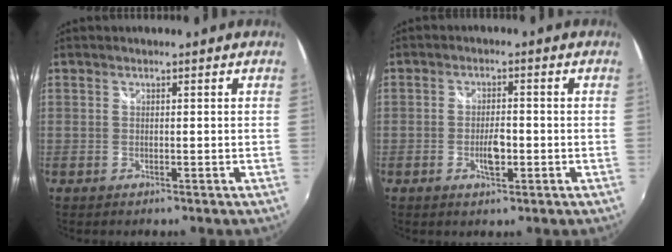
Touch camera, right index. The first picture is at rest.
{"total": 4.1, "force": [-1.2, 1.6, 3.6], "torque": [-0.067, -0.002, -0.020]}